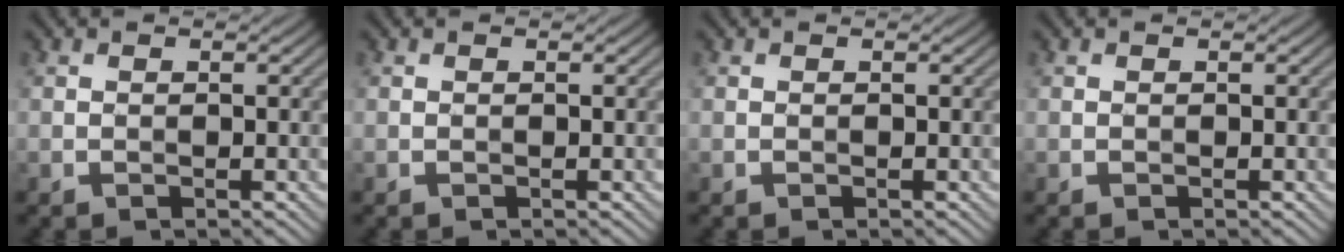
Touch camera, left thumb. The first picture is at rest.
{"total": 0.0}
{"total": 0.0}
{"total": 0.0}